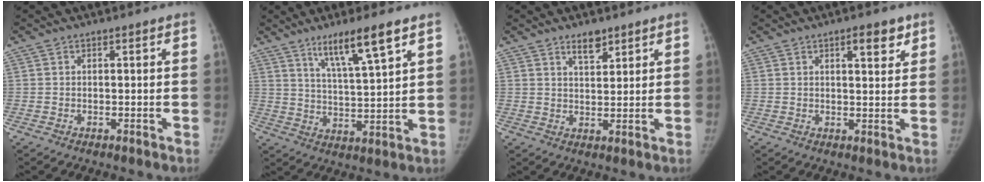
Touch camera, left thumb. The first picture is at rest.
{"total": 10.3, "force": [6.4, 1.0, 7.9], "torque": [-0.136, -0.036, 0.116]}
{"total": 4.0, "force": [2.9, 1.7, 2.1], "torque": [-0.020, -0.021, 0.049]}
{"total": 4.8, "force": [2.8, 1.7, 3.5], "torque": [-0.035, -0.015, 0.039]}